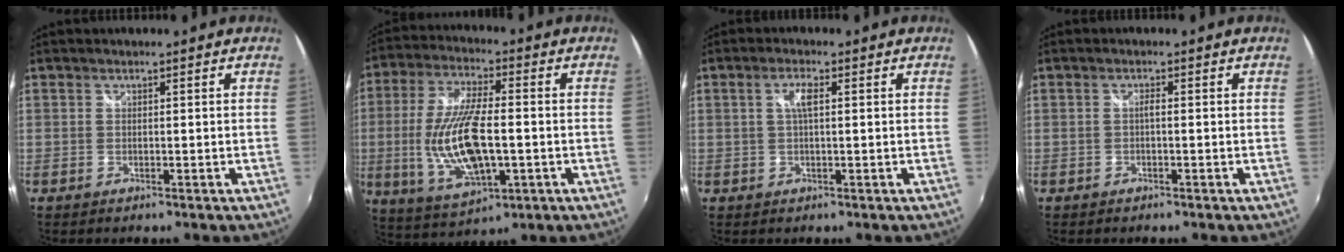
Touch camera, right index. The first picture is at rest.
{"total": 16.2, "force": [-2.3, 6.3, 14.8], "torque": [-0.300, -0.013, -0.030]}
{"total": 2.9, "force": [0.6, 0.6, 2.8], "torque": [-0.054, 0.004, 0.010]}
{"total": 0.9, "force": [-0.2, 0.1, 0.9], "torque": [-0.016, 0.004, -0.006]}